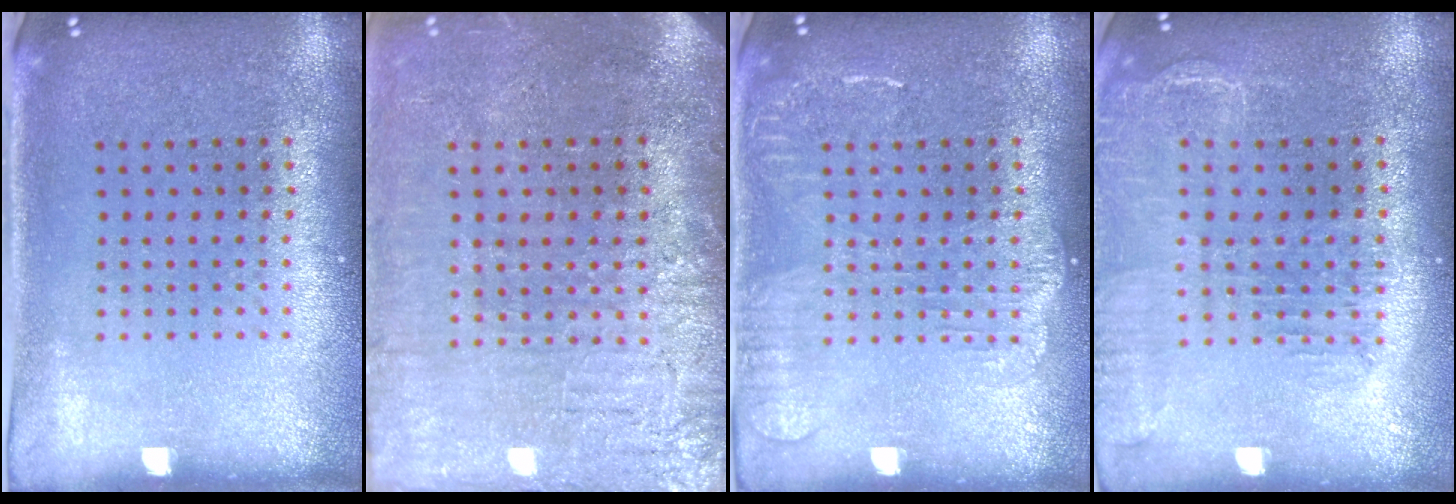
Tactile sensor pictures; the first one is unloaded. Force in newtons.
{"total": 4.1, "press": 3.7, "slide": 1.7}
{"total": 2.2, "press": 2.2, "slide": 0.3}
{"total": 1.6, "press": 1.5, "slide": 0.5}